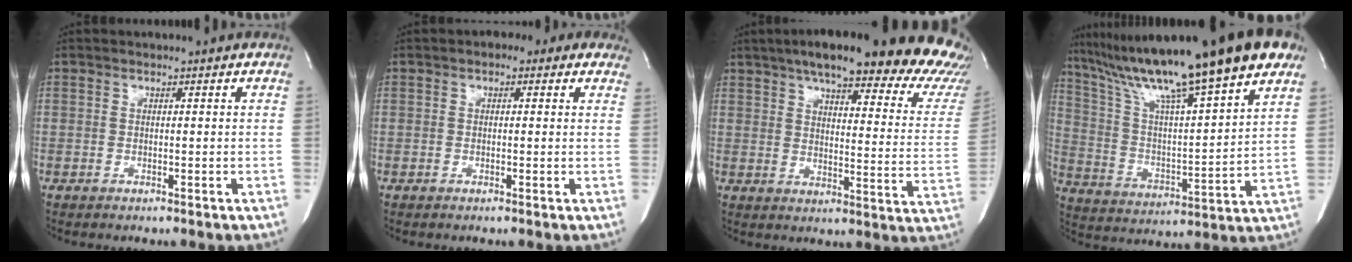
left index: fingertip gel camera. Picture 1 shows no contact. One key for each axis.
{"total": 3.8, "fx": 1.9, "fy": 2.3, "fz": 2.4, "tx": -0.021, "ty": 0.017, "tz": 0.015}
{"total": 30.4, "fx": 24.8, "fy": 5.7, "fz": 16.6, "tx": -0.193, "ty": -0.052, "tz": 0.291}
{"total": 24.3, "fx": 18.2, "fy": 0.9, "fz": 16.1, "tx": -0.271, "ty": 0.012, "tz": 0.291}